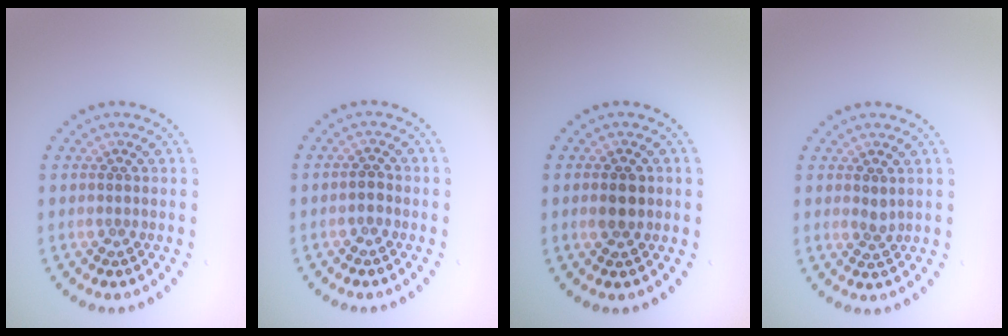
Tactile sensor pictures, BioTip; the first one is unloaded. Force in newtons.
{"total": 0.8, "press": 0.8, "slide": 0.3}
{"total": 2.2, "press": 2.2, "slide": 0.2}
{"total": 1.0, "press": 0.8, "slide": 0.6}